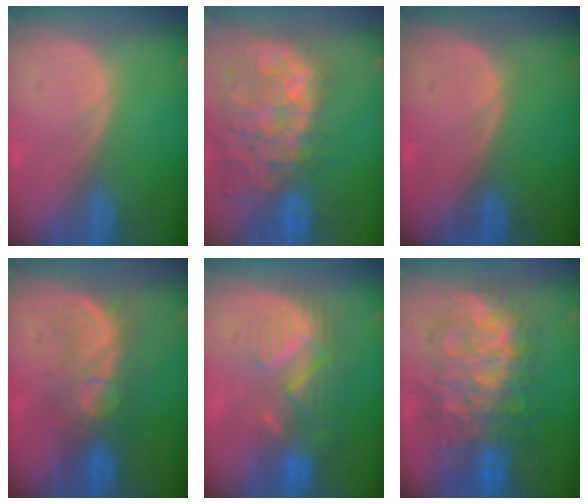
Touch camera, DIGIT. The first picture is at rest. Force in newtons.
{"total": 14.4, "press": 11.7, "slide": 8.4}
{"total": 0.0}
{"total": 7.6, "press": 7.3, "slide": 2.1}
{"total": 8.9, "press": 7.8, "slide": 4.5}
{"total": 12.2, "press": 12.2, "slide": 1.3}